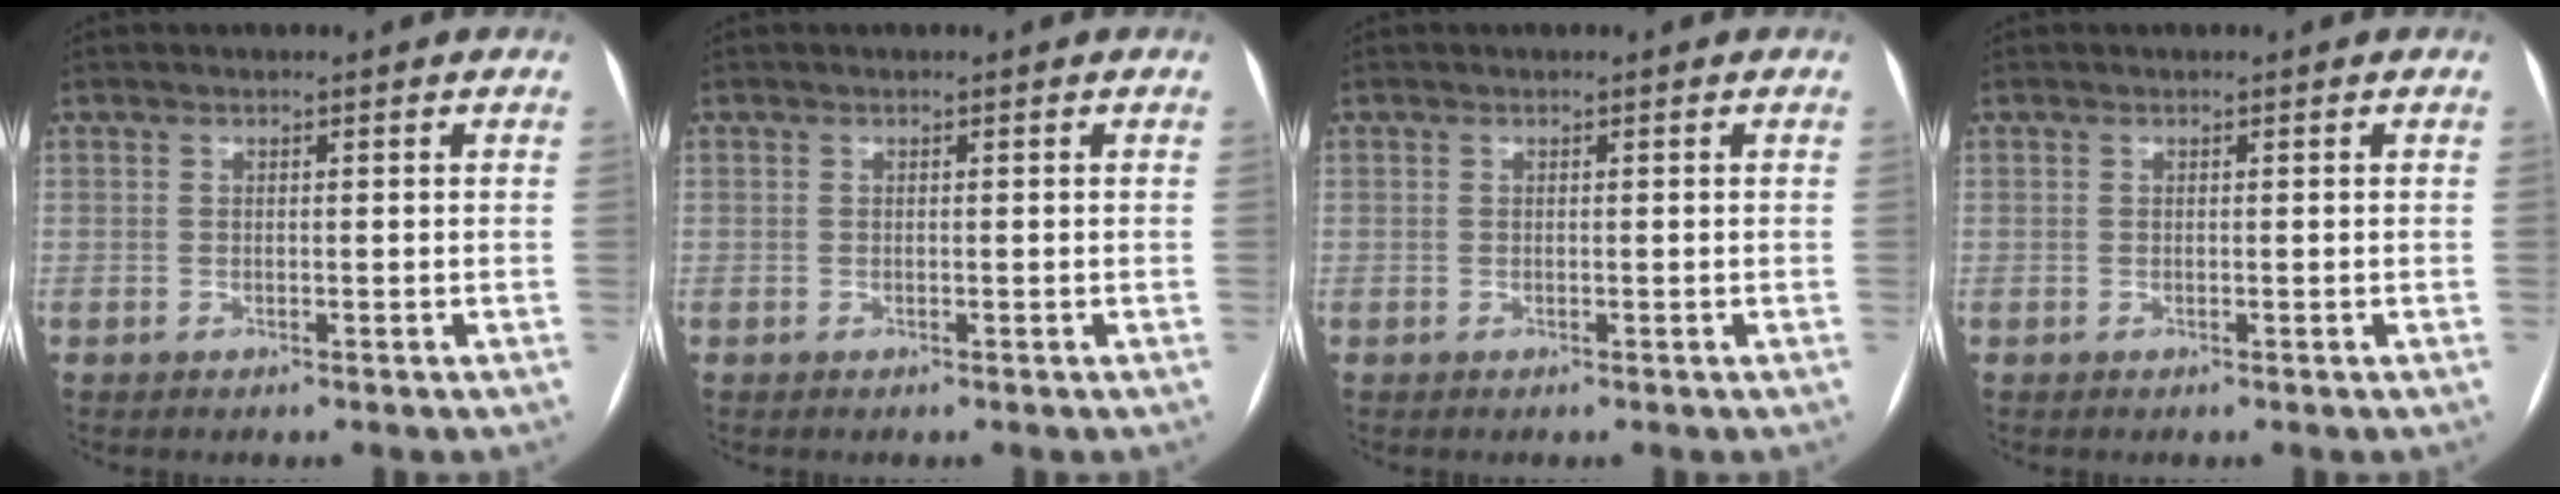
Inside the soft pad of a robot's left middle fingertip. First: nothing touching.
{"total": 0.0}
{"total": 0.0}
{"total": 0.0}